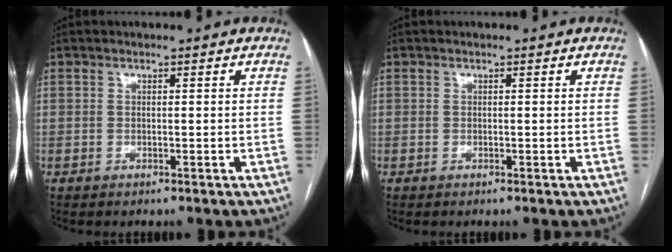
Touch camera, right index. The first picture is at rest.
{"total": 0.0}